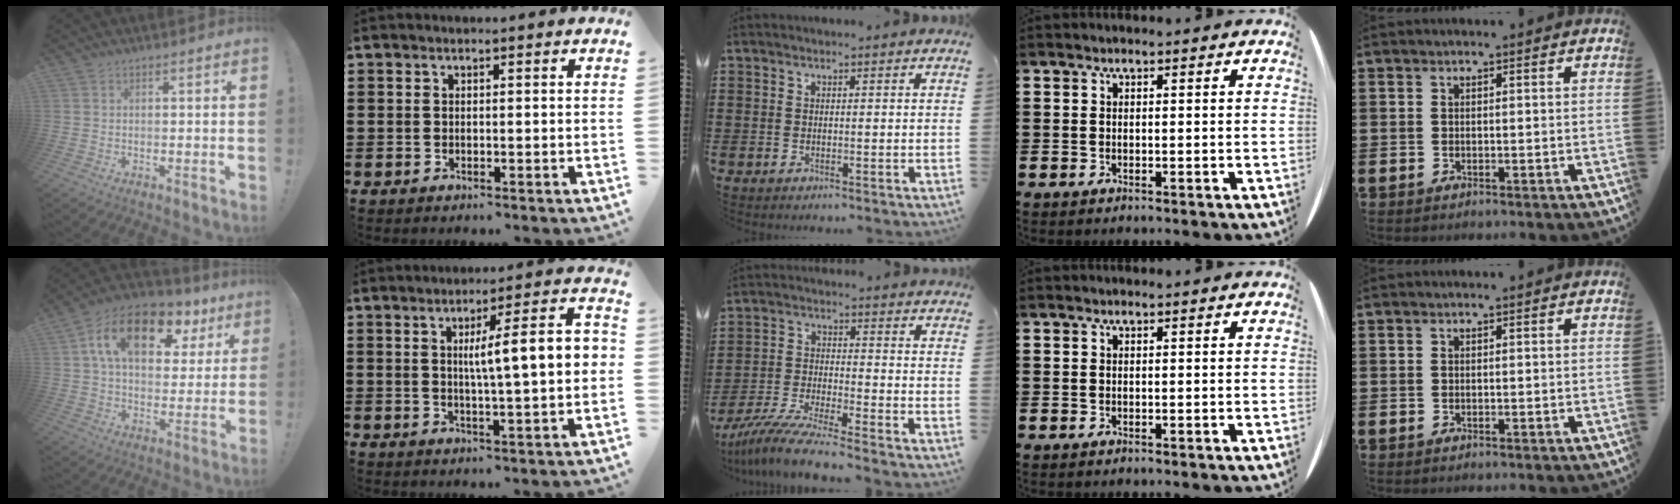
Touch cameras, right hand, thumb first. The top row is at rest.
{"thumb": {"total": 17.6, "force": [8.1, 10.1, 11.9], "torque": [-0.195, -0.027, 0.141]}, "index": {"total": 9.4, "force": [1.1, 1.0, 9.3], "torque": [-0.162, 0.000, 0.011]}, "middle": {"total": 7.6, "force": [-6.9, -0.2, 3.2], "torque": [-0.072, -0.010, -0.134]}}